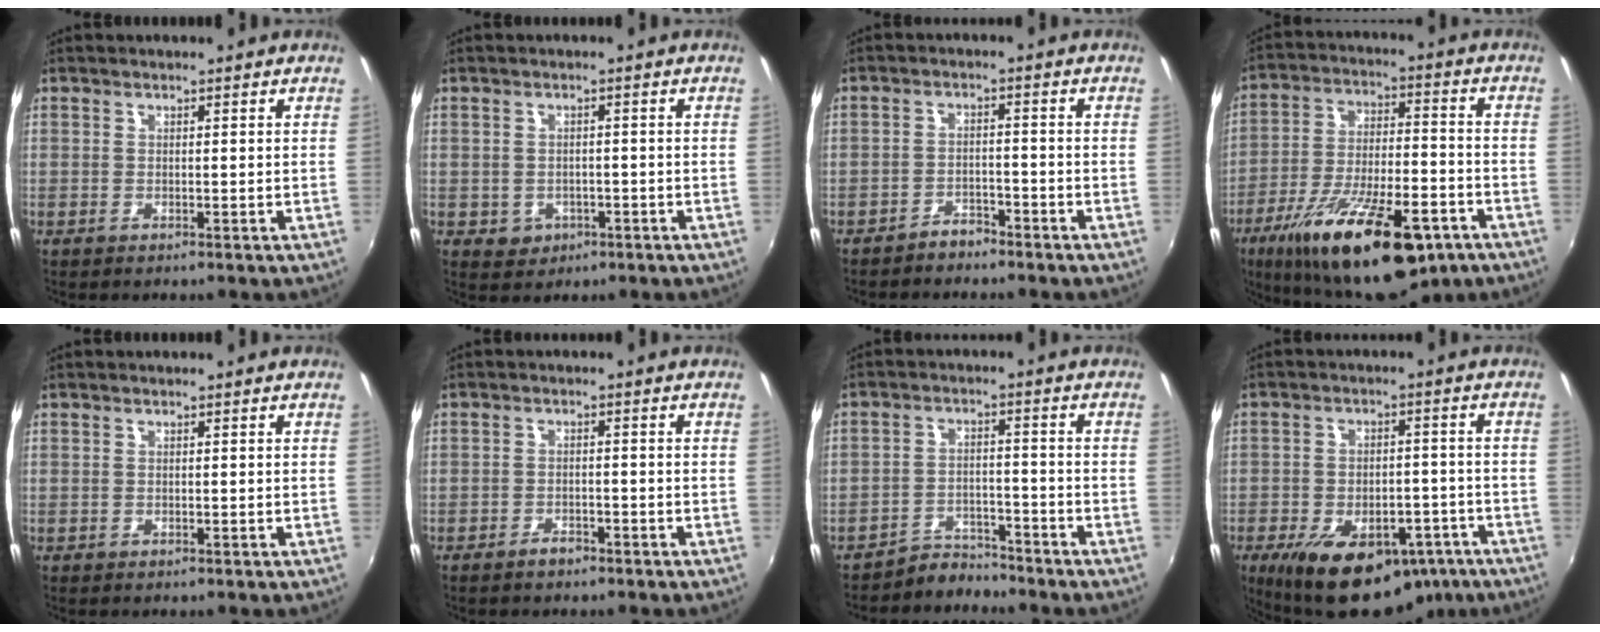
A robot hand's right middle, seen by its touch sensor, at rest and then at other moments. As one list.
[{"total": 5.2, "force": [-1.9, 4.4, 2.0], "torque": [-0.051, -0.001, -0.013]}, {"total": 3.2, "force": [-3.0, 1.1, 0.6], "torque": [-0.026, 0.008, -0.047]}, {"total": 24.4, "force": [-14.6, 8.5, 17.6], "torque": [-0.309, -0.034, -0.220]}, {"total": 0.0}, {"total": 2.4, "force": [-2.0, 1.0, 0.9], "torque": [-0.027, 0.003, -0.032]}, {"total": 4.9, "force": [-4.6, 1.4, -0.5], "torque": [0.006, 0.017, -0.074]}, {"total": 19.5, "force": [-12.0, 10.2, 11.6], "torque": [-0.213, -0.005, -0.157]}]